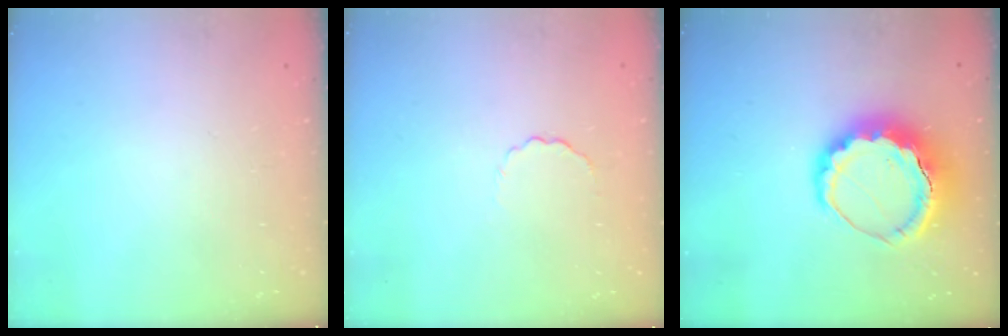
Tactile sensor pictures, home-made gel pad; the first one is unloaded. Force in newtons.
{"total": 2.4, "press": 2.2, "slide": 0.9}
{"total": 11.4, "press": 11.2, "slide": 2.1}